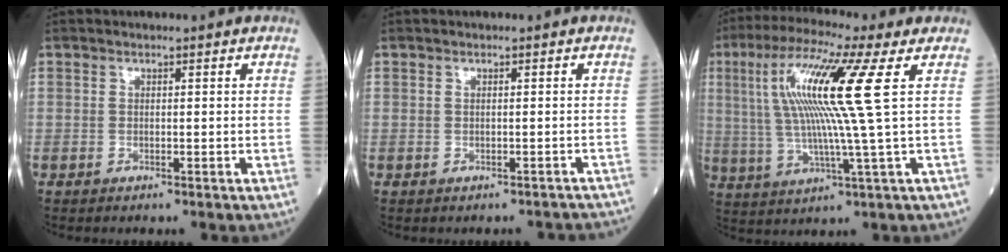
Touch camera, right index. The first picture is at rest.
{"total": 2.4, "force": [-2.0, 1.0, 0.9], "torque": [-0.009, 0.013, -0.016]}
{"total": 14.4, "force": [3.7, -1.2, 13.9], "torque": [-0.279, 0.015, 0.063]}